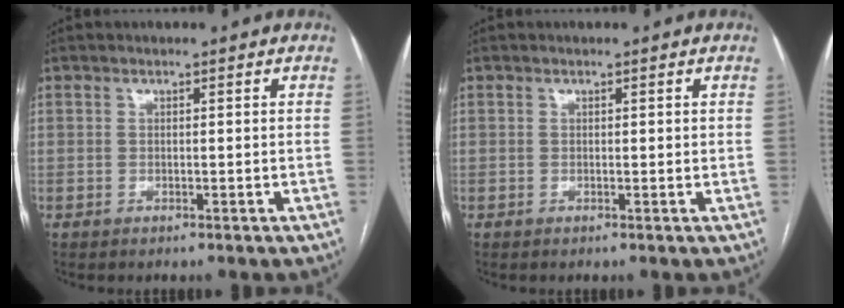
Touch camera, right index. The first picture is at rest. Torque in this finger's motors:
{"motor_torque": [-0.09, 0.26, -0.03, 0.01]}